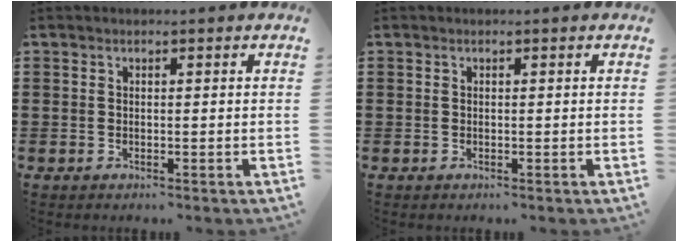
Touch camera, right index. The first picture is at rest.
{"total": 0.0}